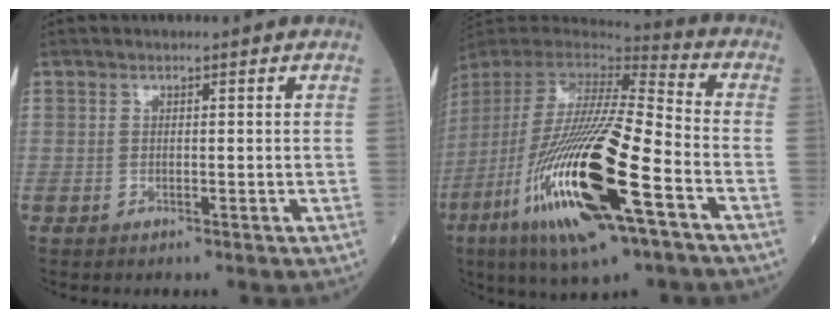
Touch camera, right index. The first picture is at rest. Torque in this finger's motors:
{"motor_torque": [1.50, -0.64, 1.05, 0.21]}